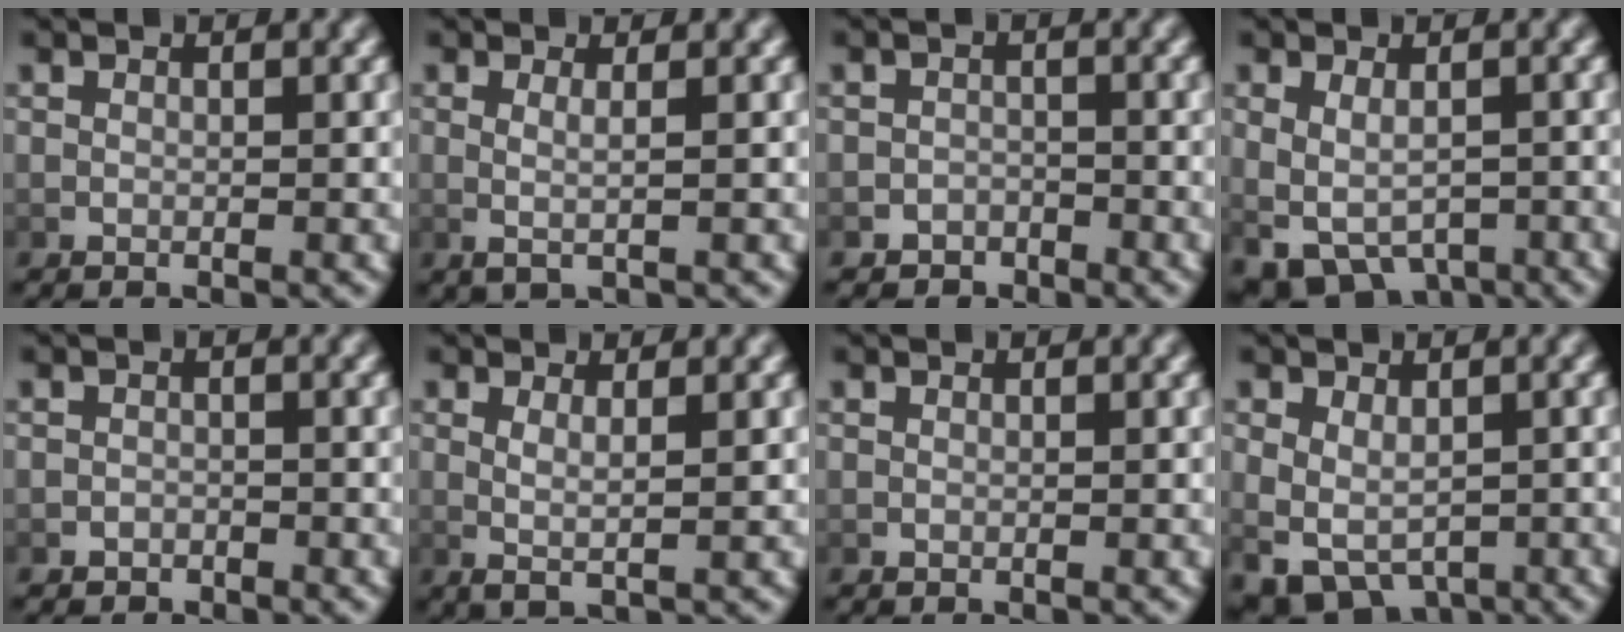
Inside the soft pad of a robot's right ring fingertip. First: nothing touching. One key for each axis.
{"total": 1.5, "fx": 0.3, "fy": 0.0, "fz": 1.5, "tx": -0.034, "ty": -0.011, "tz": 0.013}
{"total": 2.4, "fx": -2.2, "fy": 1.1, "fz": -0.3, "tx": 0.014, "ty": -0.006, "tz": -0.037}
{"total": 6.6, "fx": -3.1, "fy": 4.8, "fz": 3.3, "tx": -0.074, "ty": -0.042, "tz": -0.034}
{"total": 1.1, "fx": -1.0, "fy": 0.5, "fz": -0.1, "tx": 0.002, "ty": -0.008, "tz": -0.014}
{"total": 2.1, "fx": 0.7, "fy": 0.2, "fz": 2.0, "tx": -0.041, "ty": -0.015, "tz": 0.024}
{"total": 0.0}
{"total": 6.0, "fx": -2.5, "fy": 4.6, "fz": 3.0, "tx": -0.073, "ty": -0.050, "tz": -0.018}